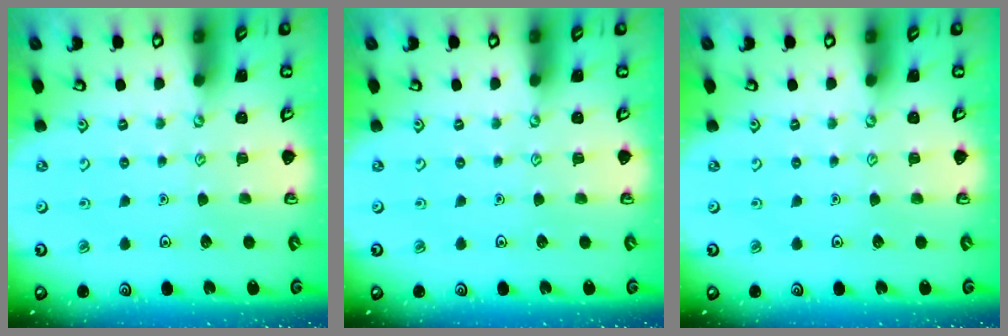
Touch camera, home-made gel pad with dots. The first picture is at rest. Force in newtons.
{"total": 0.0}
{"total": 0.0}